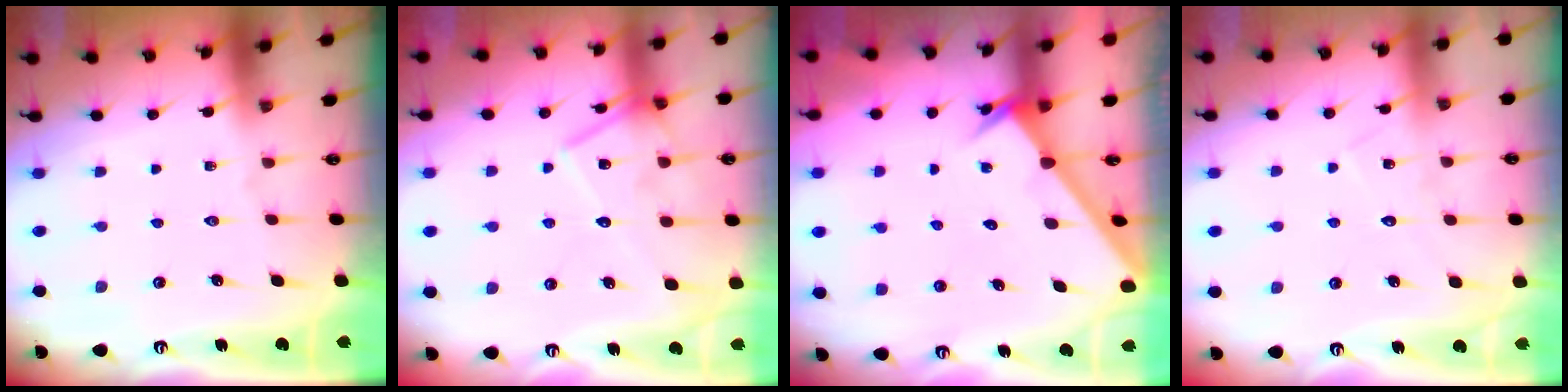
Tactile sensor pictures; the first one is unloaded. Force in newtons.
{"total": 13.0, "press": 13.0, "slide": 0.8}
{"total": 2.6, "press": 2.6, "slide": 0.1}
{"total": 7.1, "press": 7.1, "slide": 0.4}